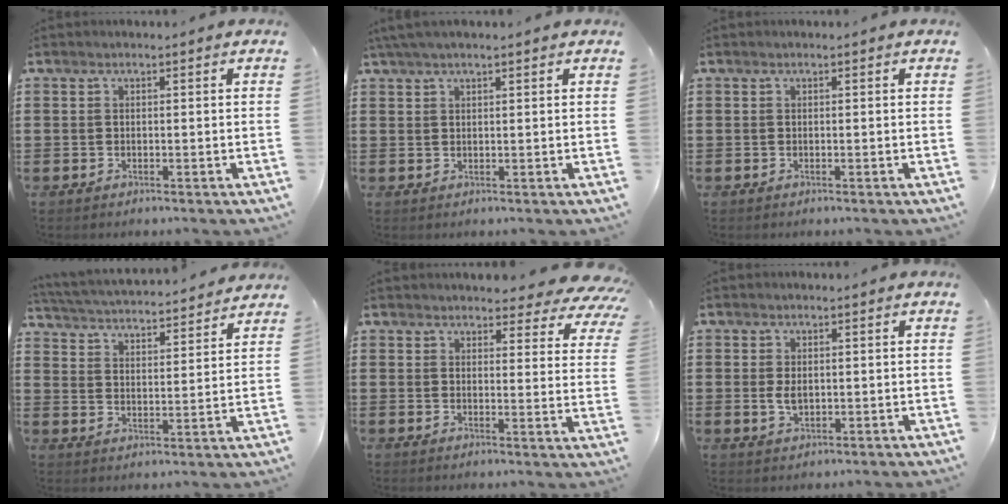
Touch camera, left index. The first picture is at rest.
{"total": 2.1, "force": [1.6, 0.1, 1.3], "torque": [-0.026, 0.002, 0.030]}
{"total": 0.0}
{"total": 3.8, "force": [3.8, -0.3, 0.4], "torque": [-0.030, -0.032, 0.060]}
{"total": 4.6, "force": [4.3, 0.9, 1.5], "torque": [-0.029, -0.022, 0.075]}
{"total": 2.5, "force": [0.2, 1.5, 2.1], "torque": [-0.050, 0.002, 0.002]}